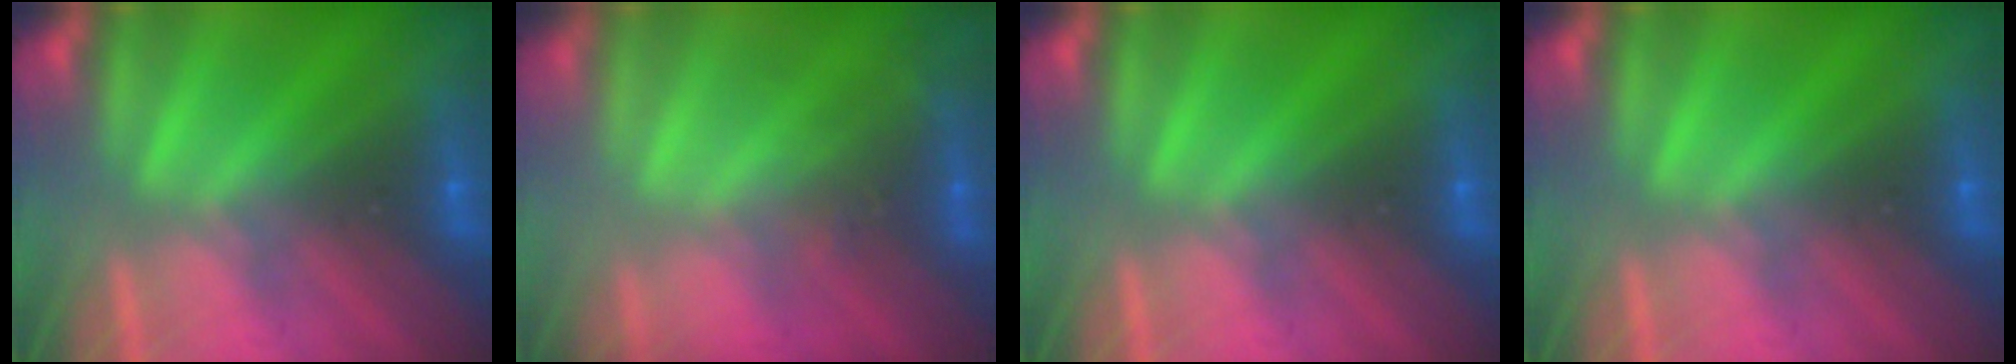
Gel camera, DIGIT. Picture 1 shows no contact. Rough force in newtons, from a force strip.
{"total": 2.8}
{"total": 0.0}
{"total": 0.0}